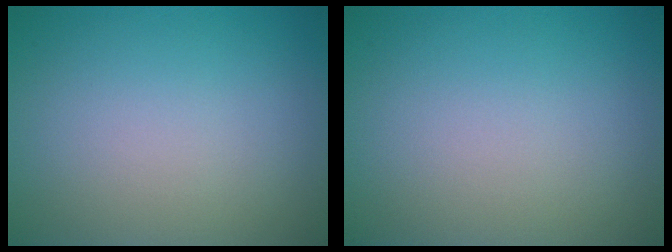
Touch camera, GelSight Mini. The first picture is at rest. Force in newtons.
{"total": 0.0}